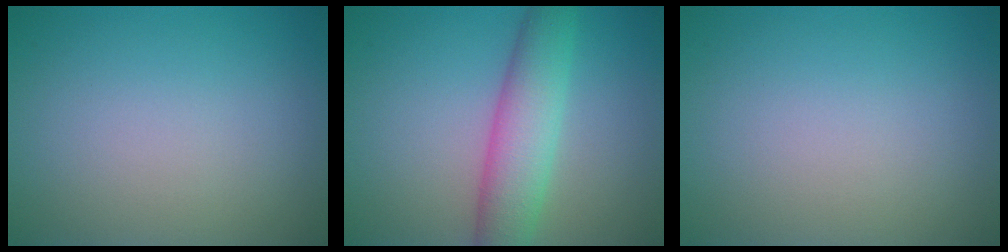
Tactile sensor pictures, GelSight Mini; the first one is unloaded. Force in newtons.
{"total": 5.4, "press": 5.4, "slide": 0.1}
{"total": 0.0}